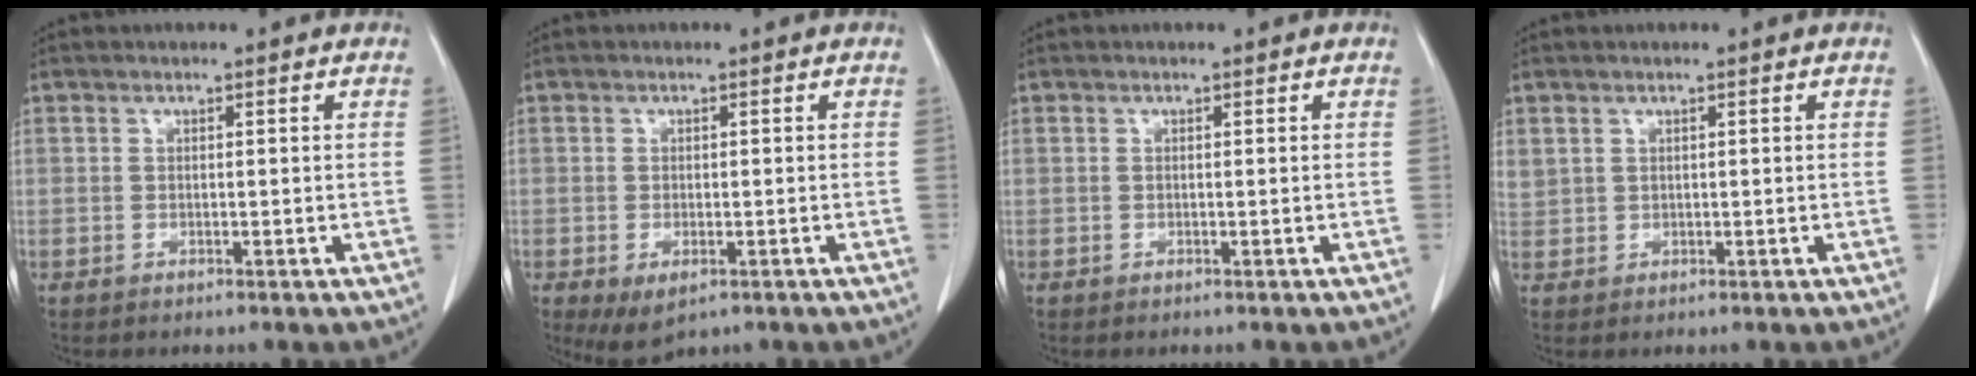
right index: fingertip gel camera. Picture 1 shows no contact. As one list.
[{"total": 4.0, "force": [-1.8, 2.2, 2.8], "torque": [-0.045, -0.009, -0.019]}, {"total": 0.0}, {"total": 2.4, "force": [1.3, 1.9, 0.7], "torque": [-0.021, 0.010, 0.034]}]